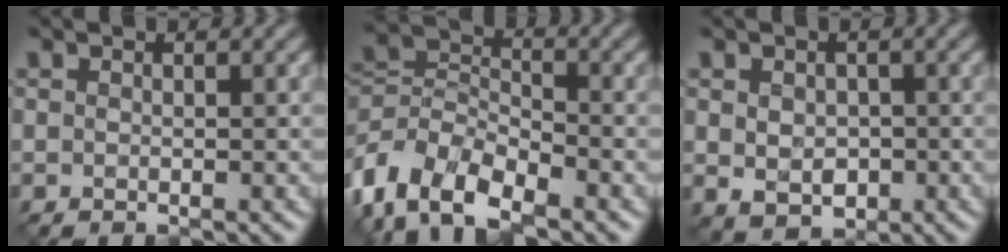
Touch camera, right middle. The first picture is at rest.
{"total": 8.2, "force": [-5.0, 4.4, 4.7], "torque": [-0.088, 0.001, -0.110]}
{"total": 2.8, "force": [-0.1, 2.2, 1.6], "torque": [-0.027, -0.005, 0.001]}